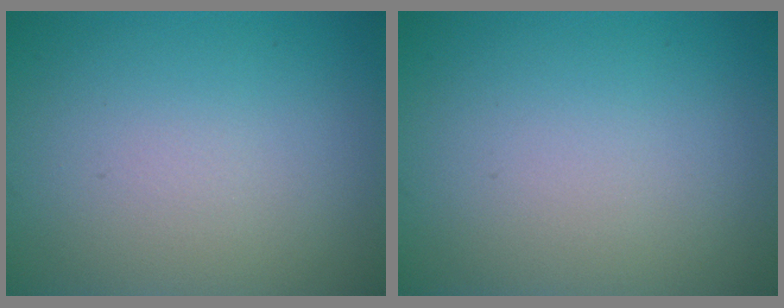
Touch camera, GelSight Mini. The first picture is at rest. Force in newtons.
{"total": 0.0}